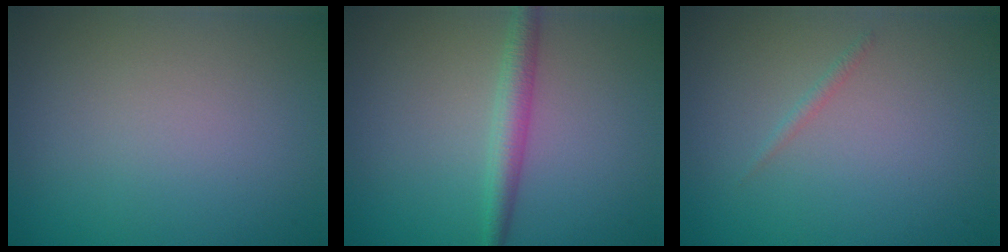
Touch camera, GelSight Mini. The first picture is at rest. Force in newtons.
{"total": 2.5, "press": 2.5, "slide": 0.1}
{"total": 0.6, "press": 0.6, "slide": 0.0}